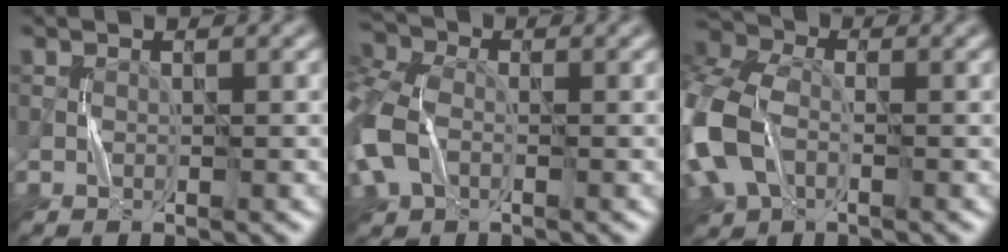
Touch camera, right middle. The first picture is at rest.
{"total": 7.0, "force": [-1.1, 5.0, 4.8], "torque": [-0.138, 0.004, -0.039]}
{"total": 10.2, "force": [-2.0, 7.0, 7.1], "torque": [-0.203, -0.013, -0.053]}